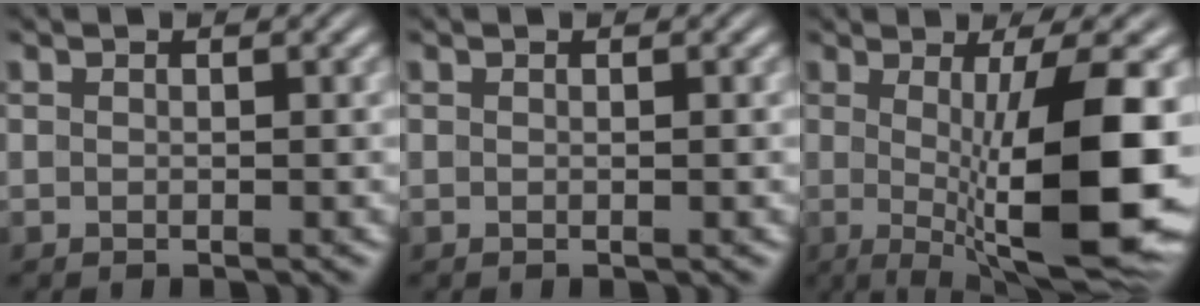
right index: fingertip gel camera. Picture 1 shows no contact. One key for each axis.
{"total": 0.0}
{"total": 11.1, "fx": -0.9, "fy": 2.3, "fz": 10.9, "tx": -0.151, "ty": -0.011, "tz": 0.000}